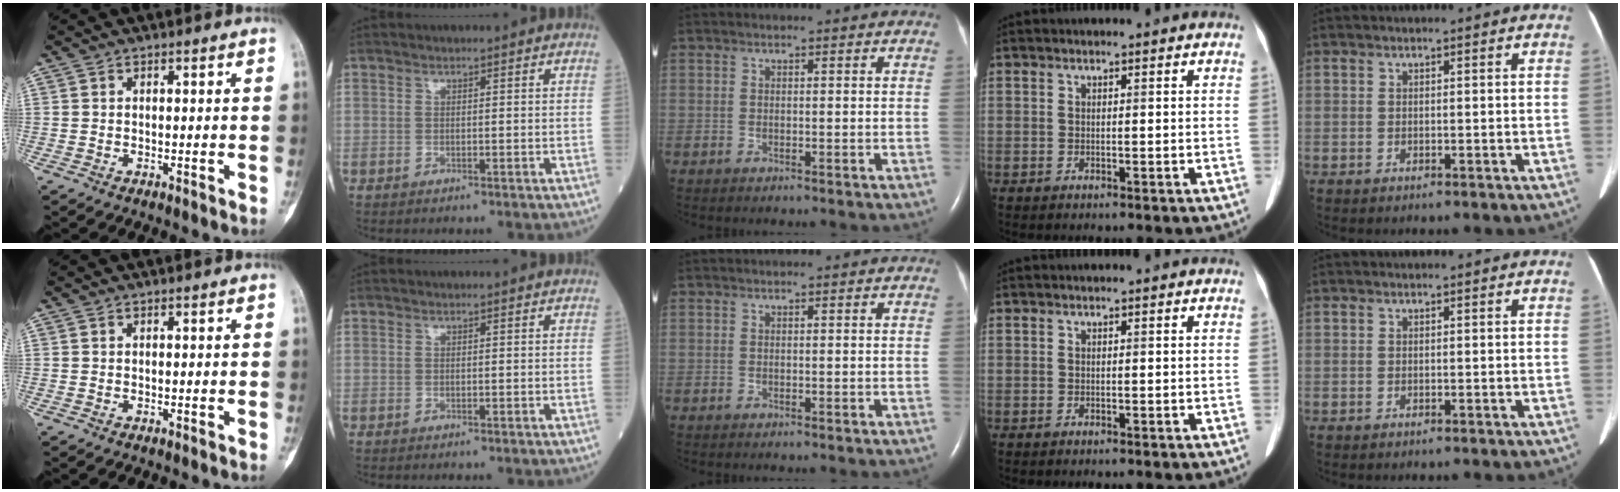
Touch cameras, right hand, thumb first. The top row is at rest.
{}